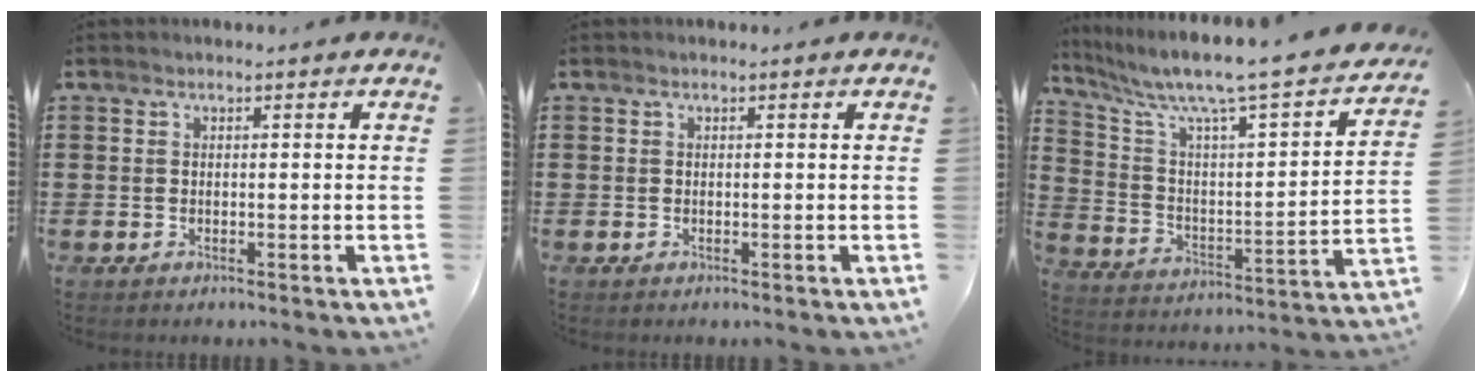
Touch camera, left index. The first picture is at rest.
{"total": 0.0}
{"total": 7.4, "force": [5.9, 0.5, 4.5], "torque": [-0.115, -0.054, 0.088]}